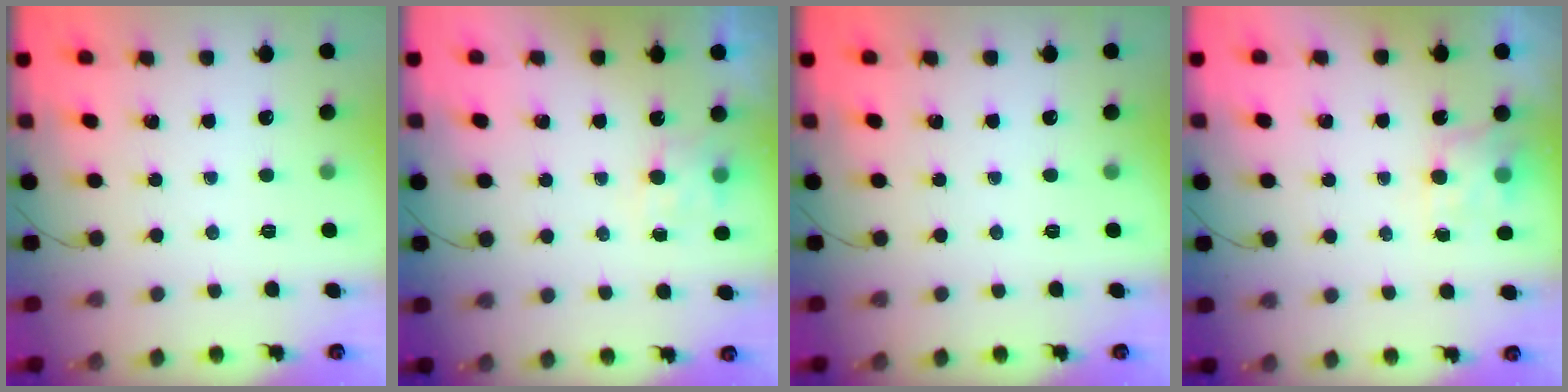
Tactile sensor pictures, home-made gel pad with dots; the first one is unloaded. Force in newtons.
{"total": 5.3, "press": 5.2, "slide": 1.1}
{"total": 0.0}
{"total": 4.8, "press": 4.6, "slide": 1.2}